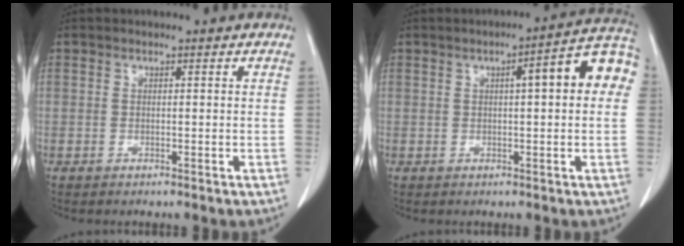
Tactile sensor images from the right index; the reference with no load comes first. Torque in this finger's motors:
{"motor_torque": [0.53, 0.31, 0.21, 0.05]}